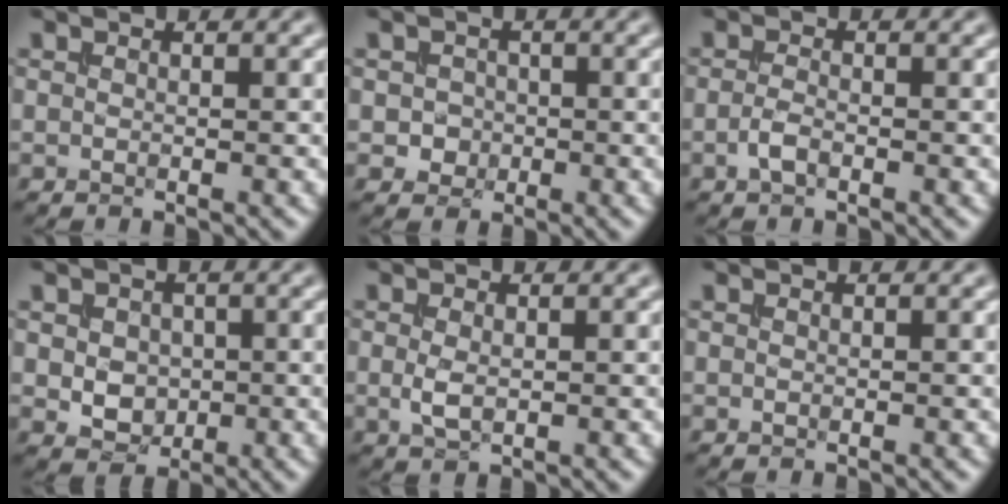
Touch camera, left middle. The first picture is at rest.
{"total": 1.5, "force": [-0.3, 1.4, 0.4], "torque": [0.001, -0.003, -0.006]}
{"total": 1.4, "force": [-0.7, 0.5, 1.1], "torque": [-0.028, 0.001, -0.018]}
{"total": 2.9, "force": [0.0, 2.4, 1.7], "torque": [-0.031, -0.004, 0.001]}
{"total": 1.7, "force": [-0.1, 0.9, 1.4], "torque": [-0.037, -0.001, 0.001]}
{"total": 0.0}